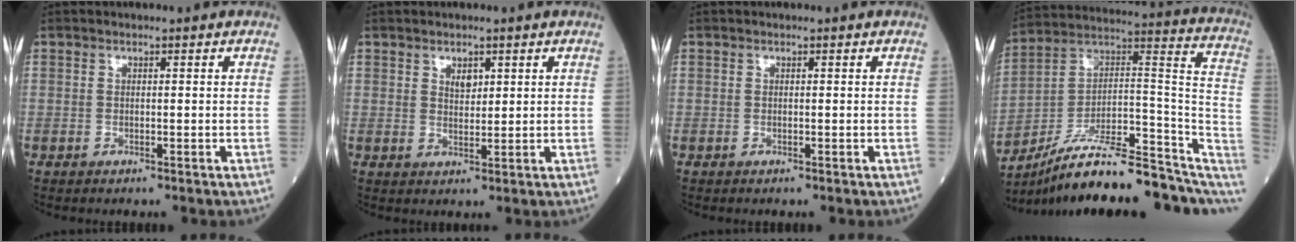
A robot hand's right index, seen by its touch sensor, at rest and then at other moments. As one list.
[{"total": 2.2, "force": [1.2, 1.1, 1.5], "torque": [-0.025, -0.002, 0.024]}, {"total": 0.0}, {"total": 22.6, "force": [-17.6, 5.5, 13.1], "torque": [-0.136, 0.046, -0.272]}]